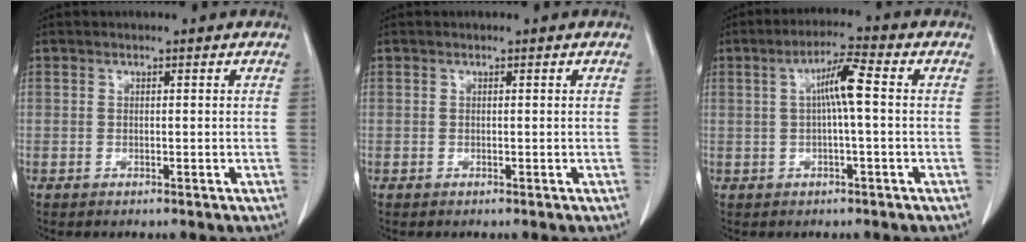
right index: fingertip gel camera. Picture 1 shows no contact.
{"total": 0.0}
{"total": 5.5, "force": [0.5, 0.2, 5.5], "torque": [-0.100, 0.014, 0.008]}